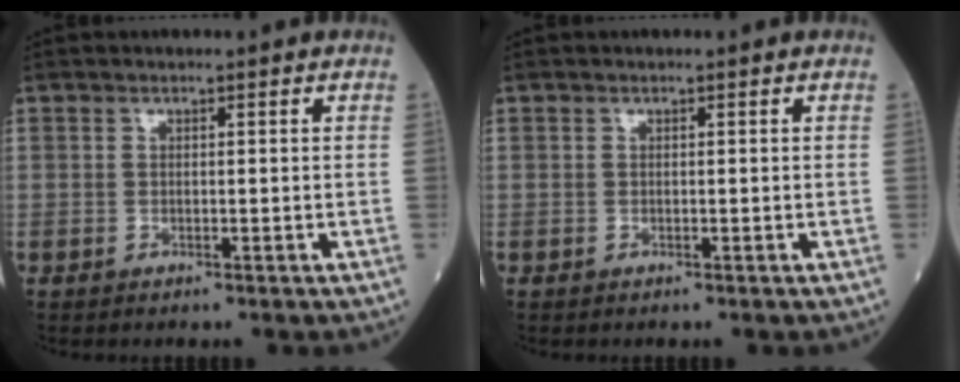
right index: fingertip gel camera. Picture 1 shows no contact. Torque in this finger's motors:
{"motor_torque": [0.05, 0.00, 0.00, 0.00]}